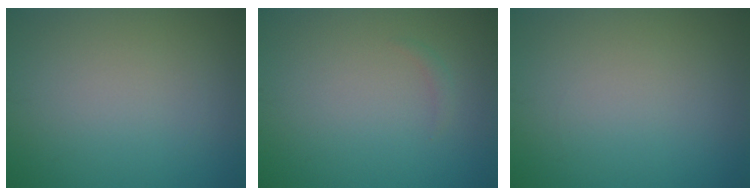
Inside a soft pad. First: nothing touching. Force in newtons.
{"total": 0.6, "press": 0.6, "slide": 0.0}
{"total": 0.0}